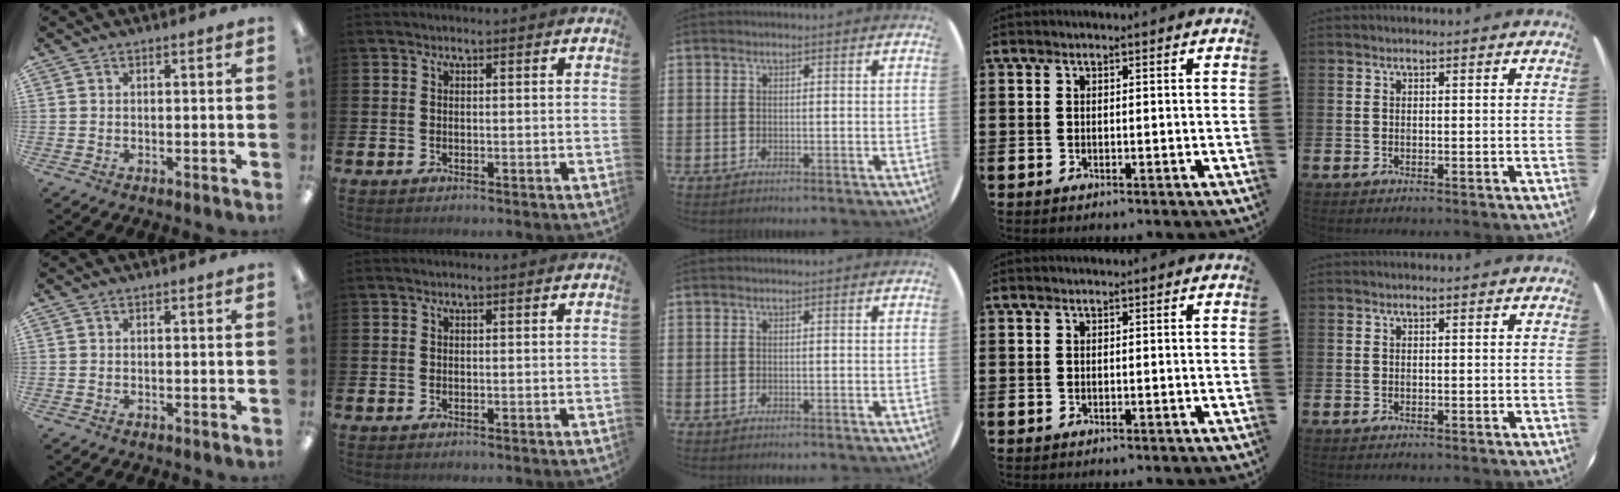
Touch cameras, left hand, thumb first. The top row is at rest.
{}